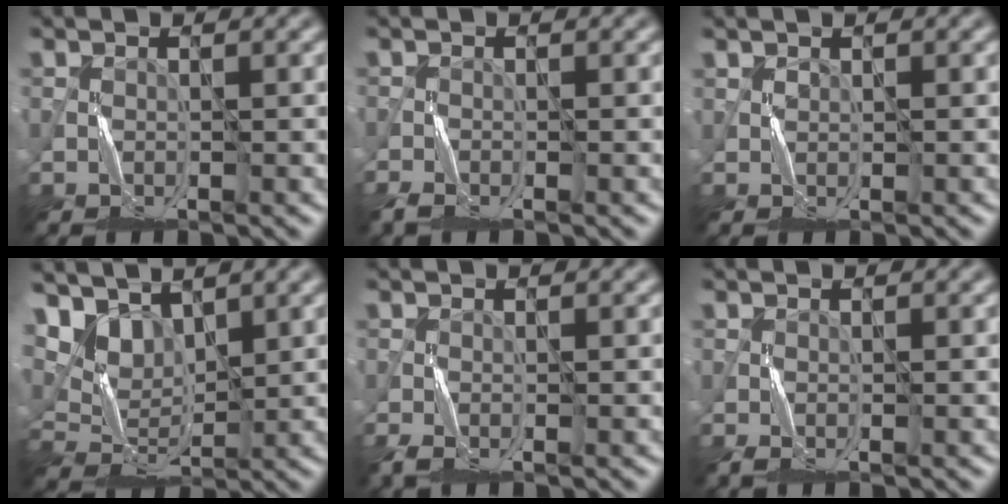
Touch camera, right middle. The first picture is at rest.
{"total": 2.0, "force": [-1.6, 0.6, 1.1], "torque": [-0.029, -0.004, -0.034]}
{"total": 0.6, "force": [0.5, 0.3, 0.4], "torque": [-0.009, 0.000, 0.011]}
{"total": 5.0, "force": [3.5, 2.6, 2.4], "torque": [-0.062, -0.006, 0.061]}
{"total": 1.8, "force": [-1.1, 0.6, 1.3], "torque": [-0.037, -0.005, -0.023]}
{"total": 1.1, "force": [-0.6, 0.3, 0.9], "torque": [-0.027, -0.004, -0.012]}